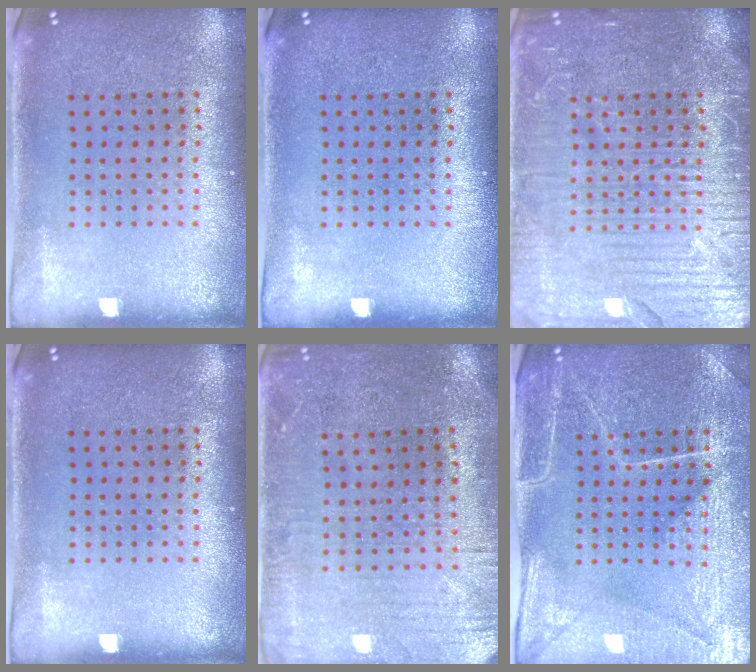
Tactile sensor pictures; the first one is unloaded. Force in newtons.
{"total": 0.0}
{"total": 7.2, "press": 7.1, "slide": 0.9}
{"total": 0.0}
{"total": 0.7, "press": 0.5, "slide": 0.5}
{"total": 4.5, "press": 4.2, "slide": 1.6}